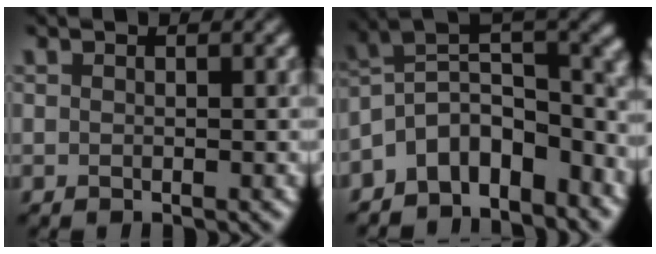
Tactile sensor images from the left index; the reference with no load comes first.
{"total": 8.0, "force": [-5.9, 2.9, 4.5], "torque": [-0.080, -0.002, -0.079]}